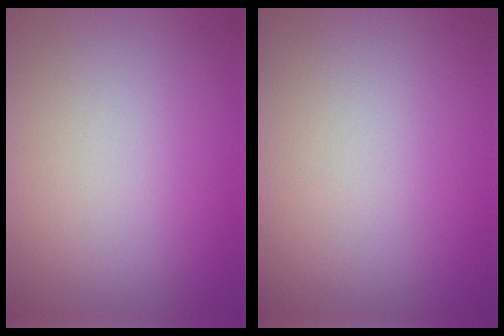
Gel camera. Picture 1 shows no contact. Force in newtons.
{"total": 0.0}